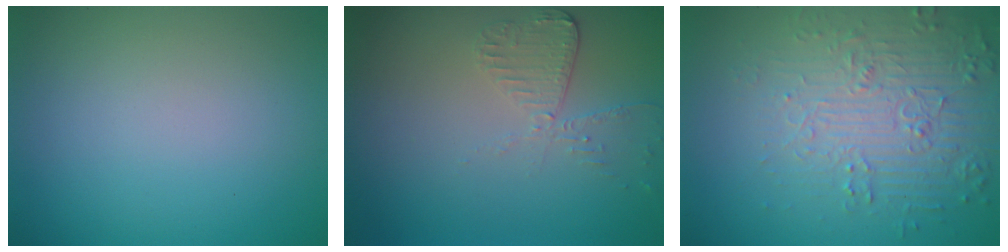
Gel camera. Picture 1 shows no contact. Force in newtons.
{"total": 2.0, "press": 1.9, "slide": 0.6}
{"total": 4.4, "press": 4.4, "slide": 0.6}